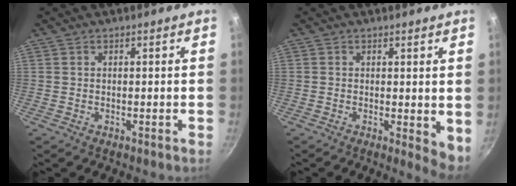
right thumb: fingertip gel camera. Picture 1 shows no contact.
{"total": 4.4, "force": [0.4, 1.8, 3.9], "torque": [-0.047, -0.010, 0.006]}